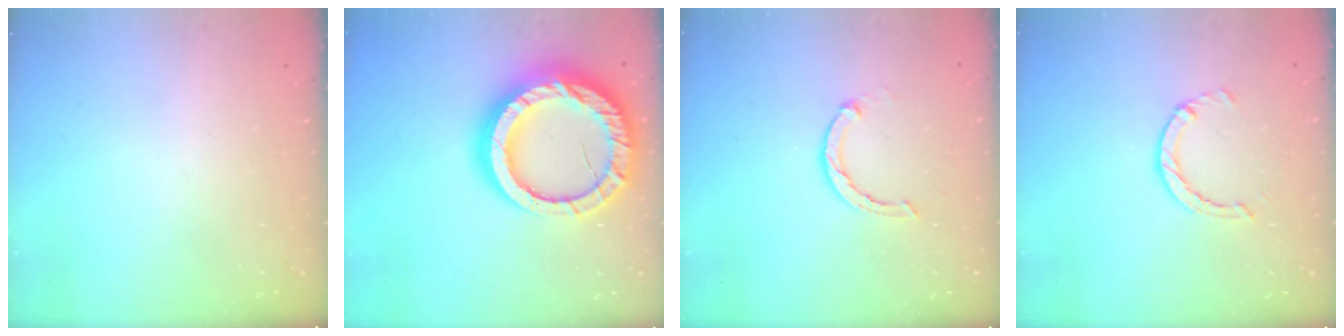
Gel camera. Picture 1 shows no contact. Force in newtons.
{"total": 25.1, "press": 25.0, "slide": 2.5}
{"total": 2.1, "press": 2.0, "slide": 0.4}
{"total": 2.5, "press": 2.4, "slide": 0.4}